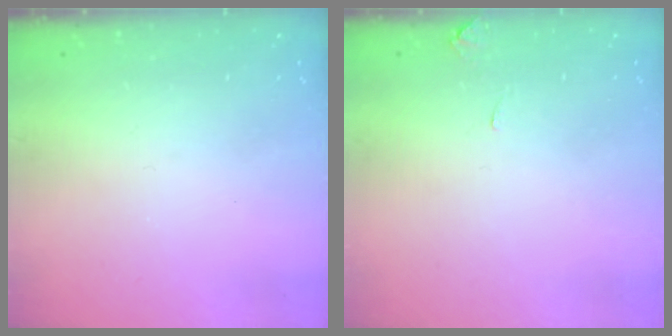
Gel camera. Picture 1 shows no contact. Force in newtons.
{"total": 1.1, "press": 1.0, "slide": 0.3}